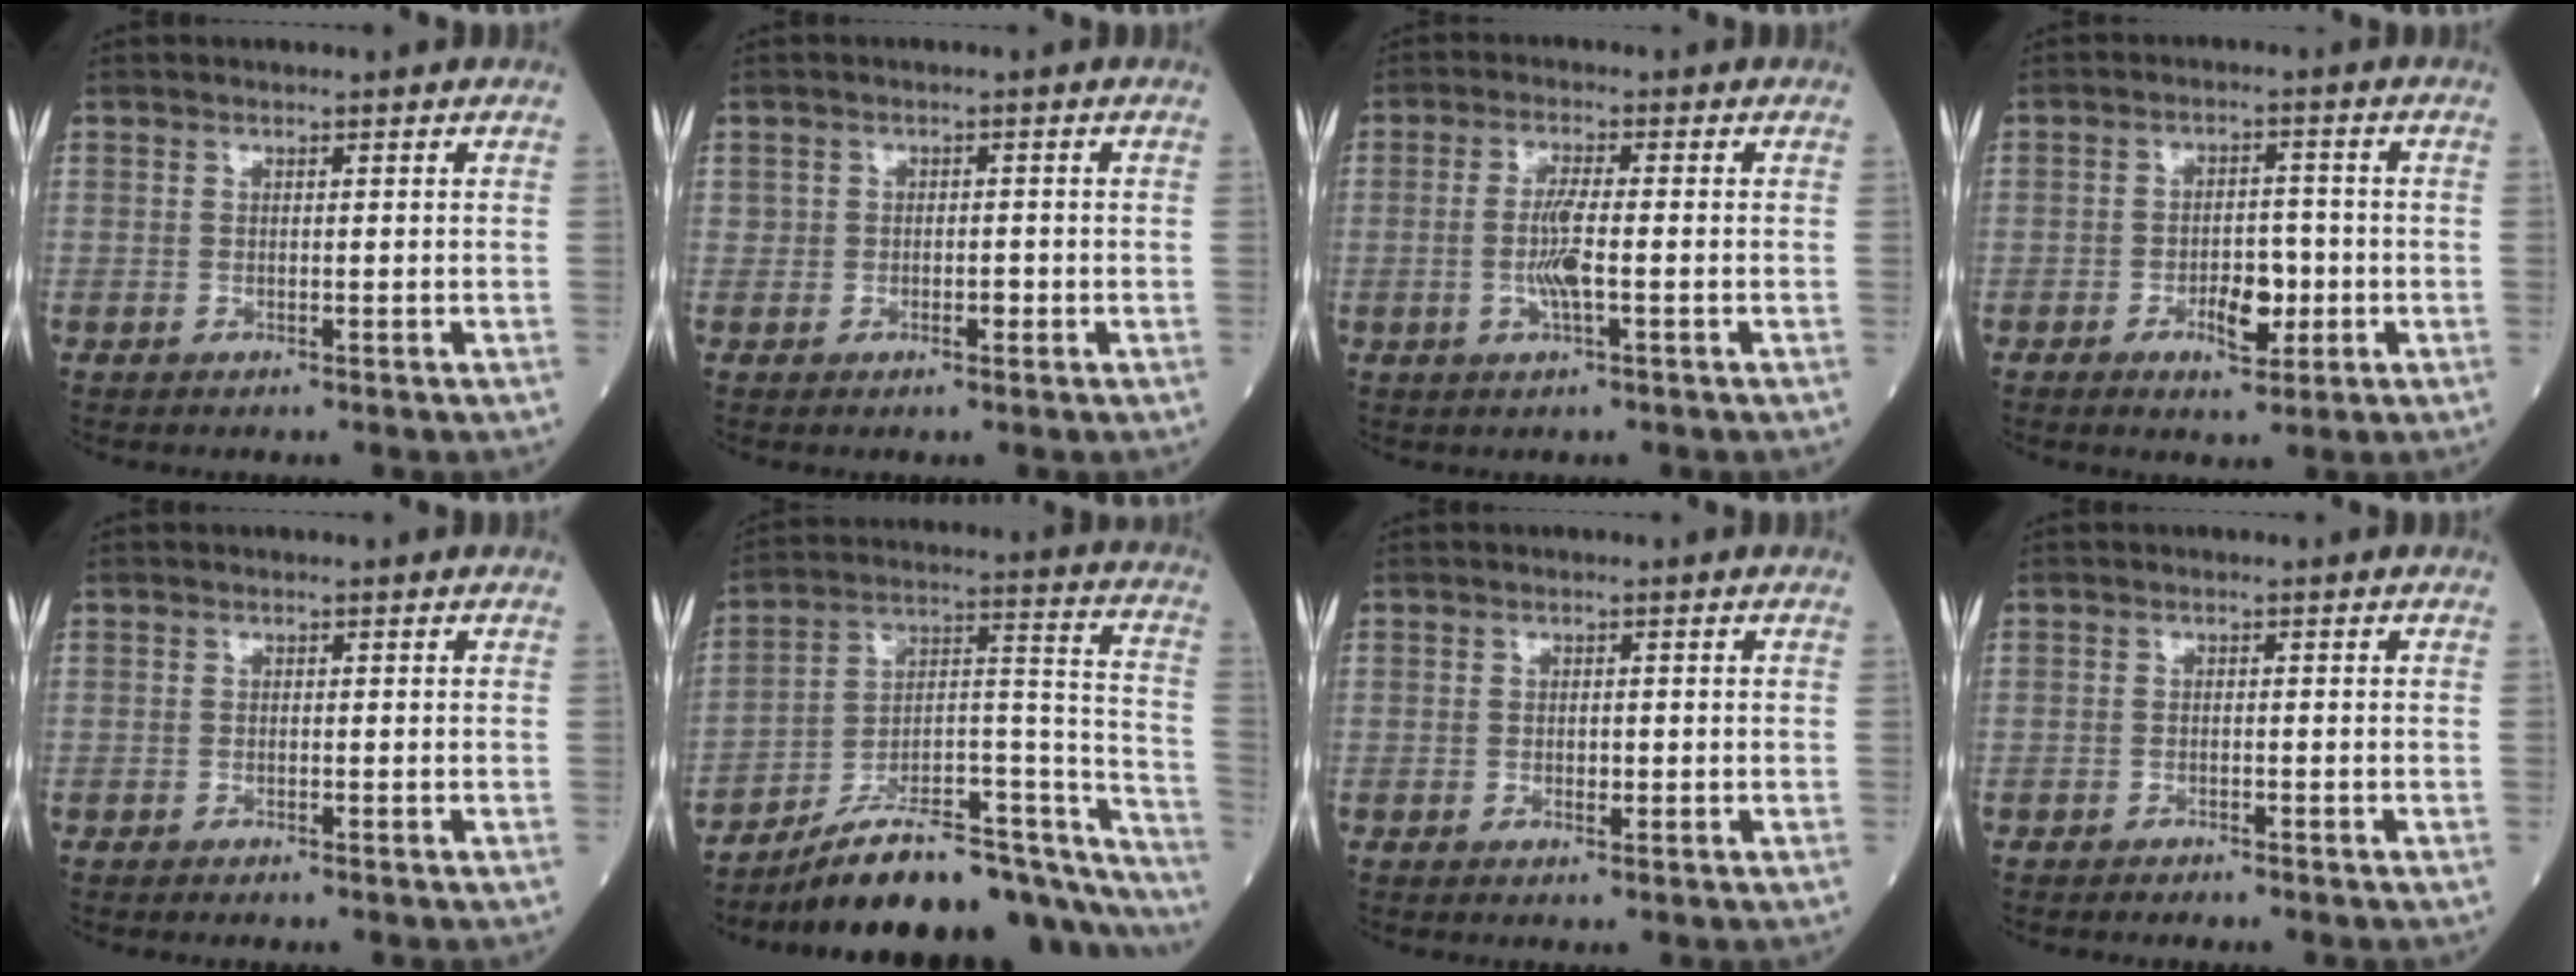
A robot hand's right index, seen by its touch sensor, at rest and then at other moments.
{"total": 1.7, "force": [-0.2, 1.3, 1.1], "torque": [-0.016, 0.006, -0.002]}
{"total": 4.7, "force": [-0.7, 0.2, 4.6], "torque": [-0.098, -0.006, -0.016]}
{"total": 5.4, "force": [-1.7, 2.4, 4.5], "torque": [-0.072, 0.001, -0.023]}
{"total": 0.7, "force": [-0.7, 0.1, 0.2], "torque": [-0.008, -0.001, -0.012]}
{"total": 26.9, "force": [-22.5, 6.4, 13.3], "torque": [-0.122, 0.046, -0.332]}
{"total": 1.1, "force": [-0.3, 0.7, 0.9], "torque": [-0.014, 0.001, -0.003]}
{"total": 1.2, "force": [-1.1, 0.3, 0.2], "torque": [-0.004, 0.000, -0.018]}